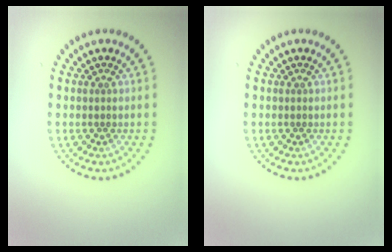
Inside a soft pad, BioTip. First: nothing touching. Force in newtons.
{"total": 0.0}